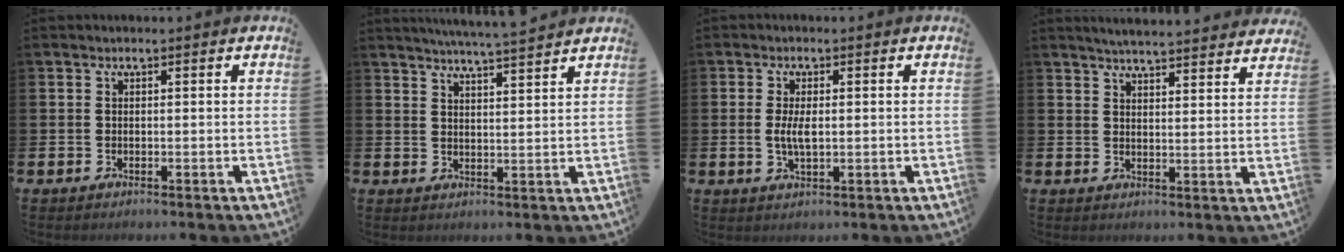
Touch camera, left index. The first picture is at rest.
{"total": 5.2, "force": [5.0, -0.7, 0.8], "torque": [-0.025, -0.028, 0.089]}
{"total": 3.4, "force": [0.2, 1.4, 3.1], "torque": [-0.060, 0.005, 0.002]}
{"total": 4.7, "force": [4.7, -0.1, 0.6], "torque": [-0.020, -0.029, 0.083]}